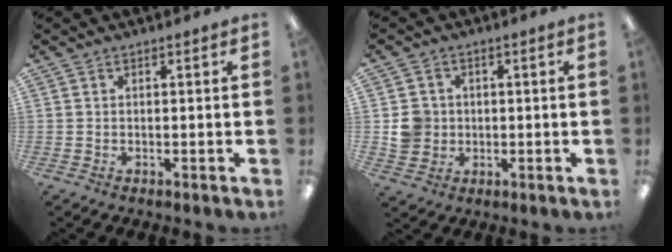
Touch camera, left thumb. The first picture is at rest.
{"total": 5.8, "force": [0.1, 5.6, 1.6], "torque": [-0.023, 0.011, 0.005]}